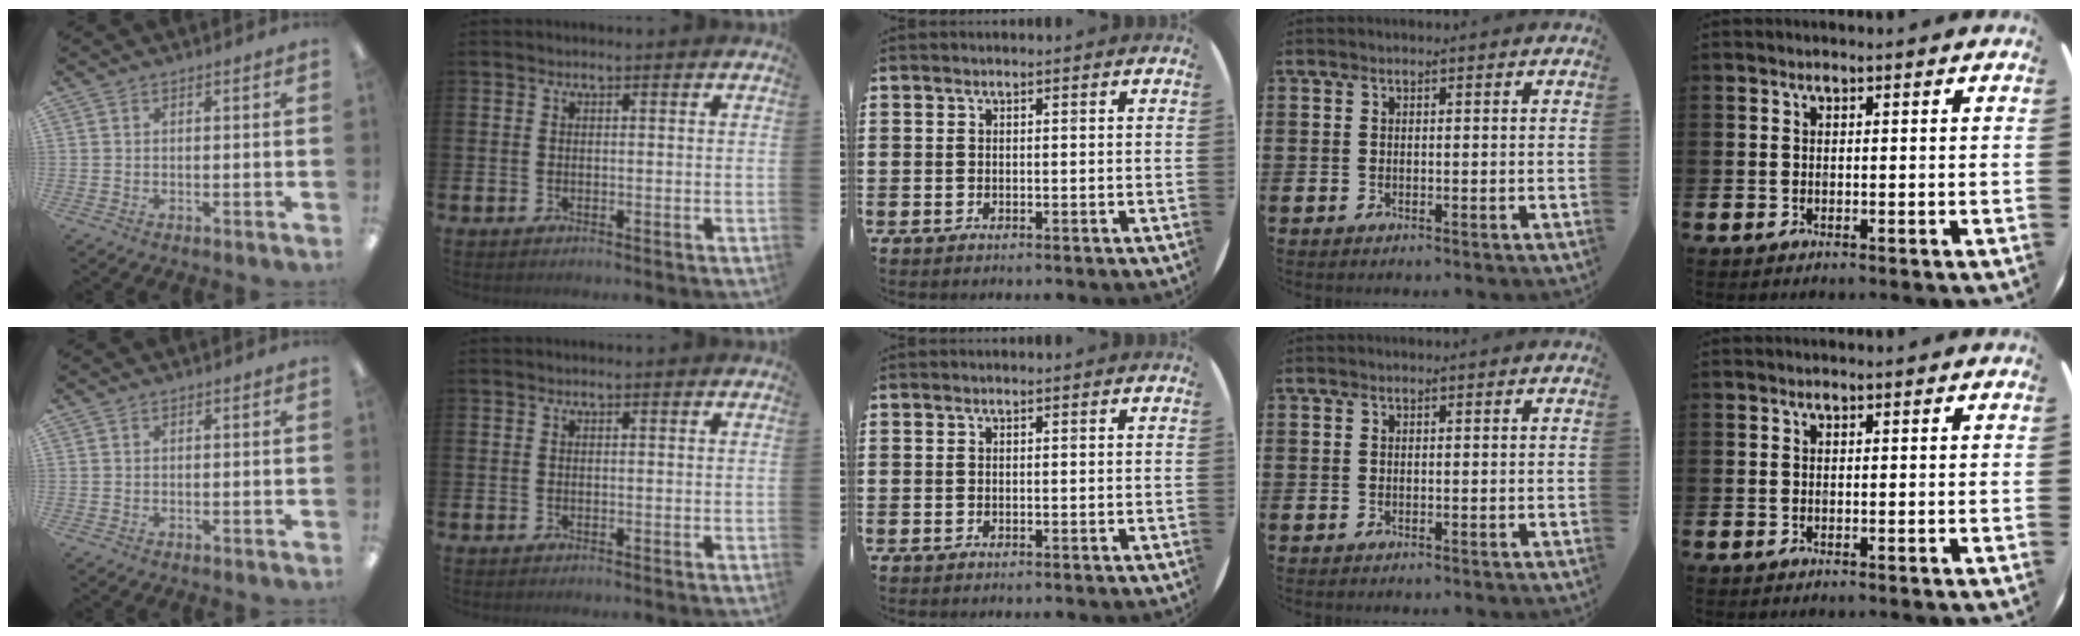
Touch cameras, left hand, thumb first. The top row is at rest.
{}